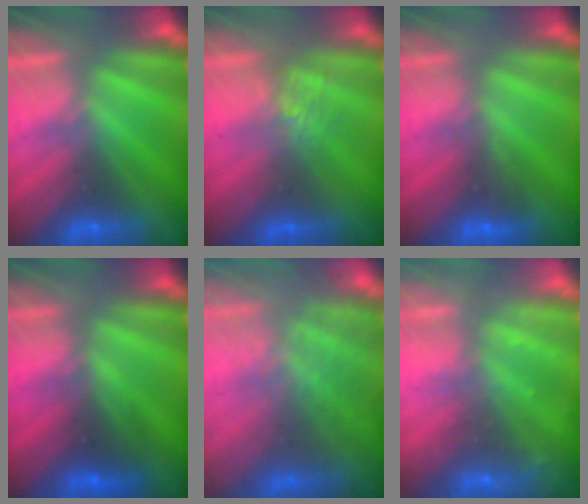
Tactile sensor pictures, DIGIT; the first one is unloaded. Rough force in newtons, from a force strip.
{"total": 2.1}
{"total": 2.9}
{"total": 2.7}
{"total": 9.8}
{"total": 2.2}